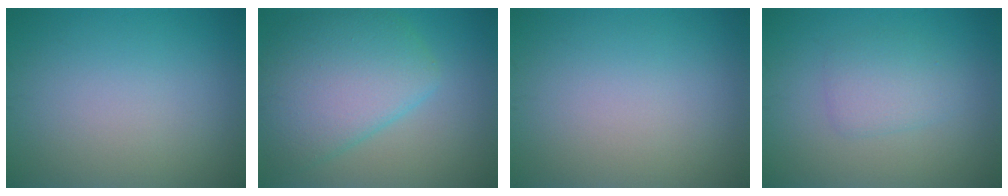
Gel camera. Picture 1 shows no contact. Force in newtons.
{"total": 7.4, "press": 7.4, "slide": 0.4}
{"total": 0.0}
{"total": 2.3, "press": 2.3, "slide": 0.0}